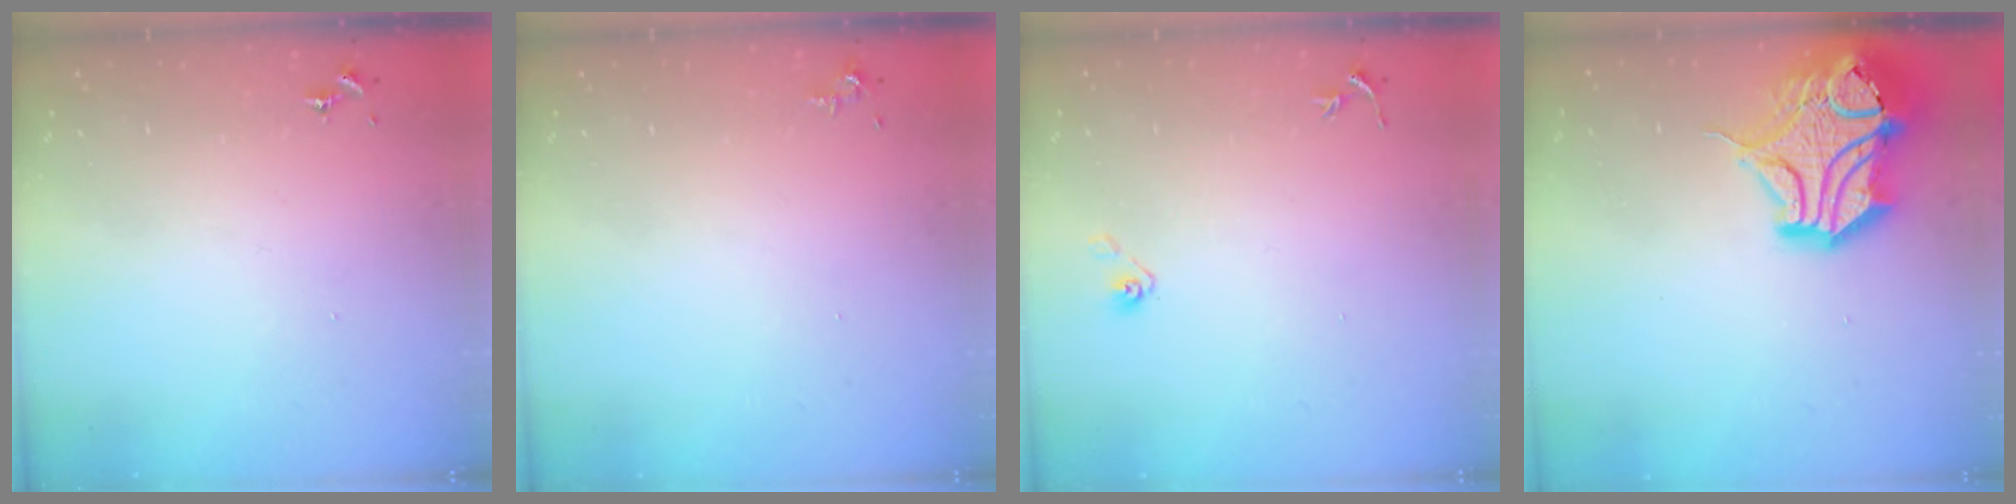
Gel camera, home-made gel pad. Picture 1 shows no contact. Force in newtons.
{"total": 3.5, "press": 3.4, "slide": 0.5}
{"total": 4.0, "press": 3.3, "slide": 2.2}
{"total": 19.2, "press": 19.0, "slide": 3.0}